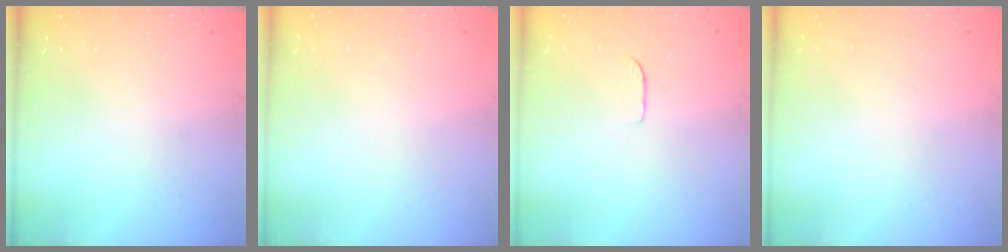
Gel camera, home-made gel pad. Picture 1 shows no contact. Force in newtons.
{"total": 0.0}
{"total": 3.6, "press": 3.6, "slide": 0.2}
{"total": 0.0}